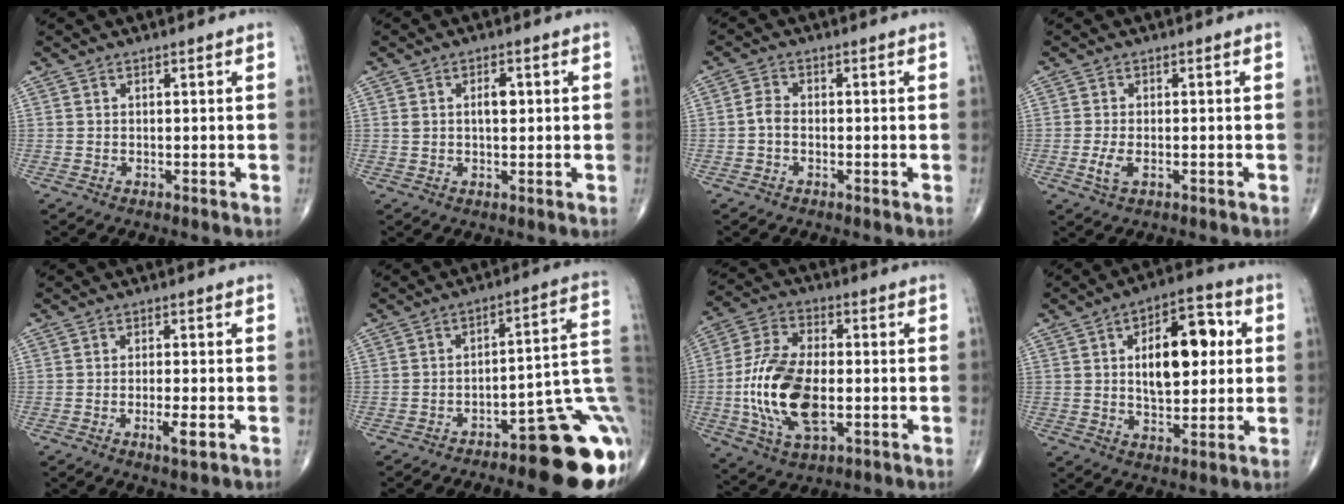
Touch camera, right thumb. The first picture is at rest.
{"total": 3.1, "force": [0.6, 1.5, 2.7], "torque": [-0.042, 0.002, 0.010]}
{"total": 2.3, "force": [-0.6, 1.5, 1.7], "torque": [-0.028, 0.009, -0.017]}
{"total": 3.0, "force": [-0.9, 1.4, 2.5], "torque": [-0.058, -0.003, -0.017]}
{"total": 3.6, "force": [-1.4, 0.6, 3.2], "torque": [-0.056, -0.004, -0.026]}
{"total": 20.4, "force": [-9.4, 5.6, 17.2], "torque": [-0.139, 0.066, -0.123]}
{"total": 17.4, "force": [-2.5, 9.1, 14.6], "torque": [-0.290, 0.008, -0.042]}
{"total": 15.3, "force": [2.8, 8.0, 12.8], "torque": [-0.160, 0.008, 0.039]}